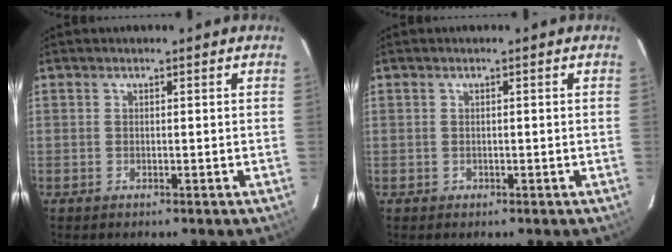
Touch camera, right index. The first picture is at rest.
{"total": 0.6, "force": [-0.1, 0.6, 0.0], "torque": [0.001, 0.004, -0.002]}